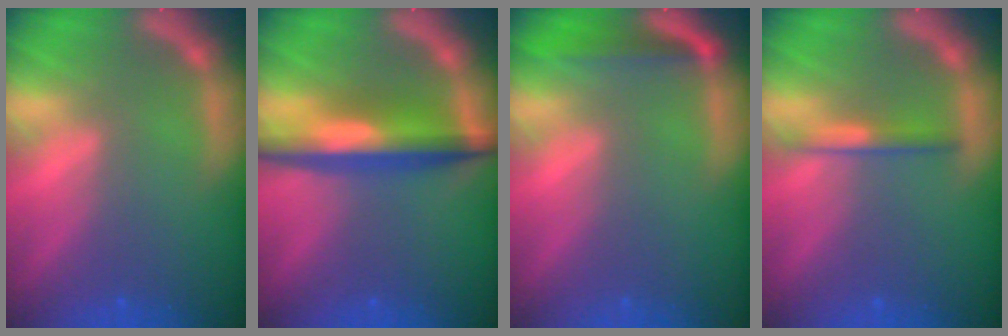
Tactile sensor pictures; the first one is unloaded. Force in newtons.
{"total": 6.5}
{"total": 3.0}
{"total": 2.0}